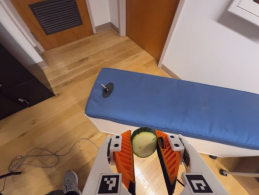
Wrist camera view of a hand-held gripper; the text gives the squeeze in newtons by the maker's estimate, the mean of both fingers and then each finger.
{"total": 9.6, "left": 9.3, "right": 10.0}